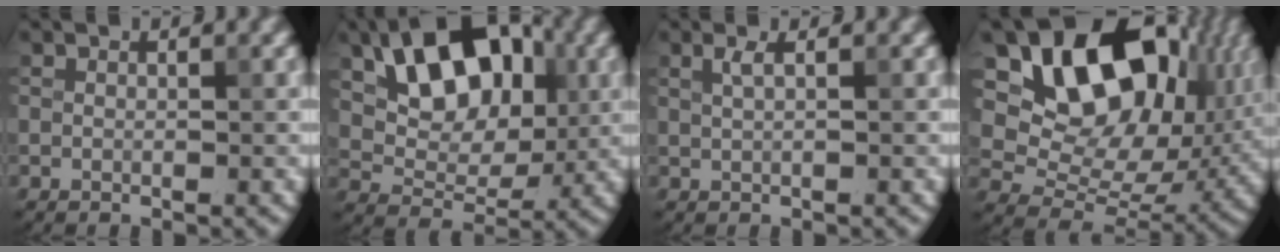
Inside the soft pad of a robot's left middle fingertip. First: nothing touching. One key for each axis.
{"total": 10.4, "fx": 3.5, "fy": 6.6, "fz": 7.2, "tx": -0.115, "ty": 0.008, "tz": 0.047}
{"total": 1.3, "fx": 0.6, "fy": 0.4, "fz": 1.1, "tx": -0.020, "ty": 0.001, "tz": 0.011}
{"total": 15.3, "fx": 6.4, "fy": 9.8, "fz": 9.8, "tx": -0.157, "ty": 0.017, "tz": 0.119}